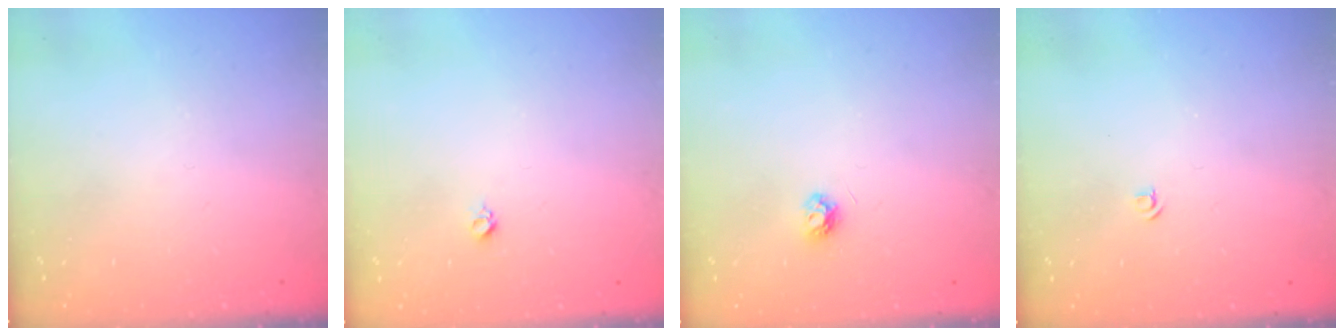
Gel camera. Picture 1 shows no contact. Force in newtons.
{"total": 3.0, "press": 2.9, "slide": 0.4}
{"total": 3.8, "press": 3.8, "slide": 0.5}
{"total": 3.2, "press": 3.2, "slide": 0.4}